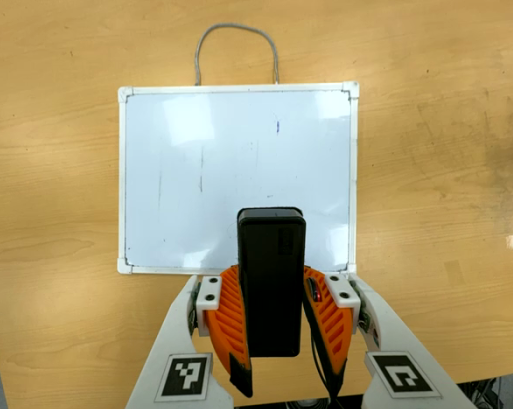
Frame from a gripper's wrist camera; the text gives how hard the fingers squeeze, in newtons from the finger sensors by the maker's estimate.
{"total": 5.4, "left": 4.7, "right": 6.2}